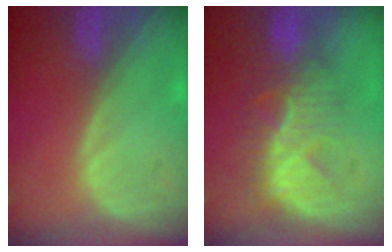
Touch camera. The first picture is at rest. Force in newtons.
{"total": 8.2, "press": 8.1, "slide": 1.5}